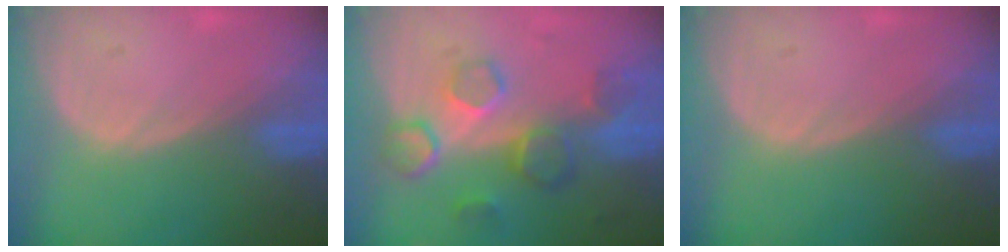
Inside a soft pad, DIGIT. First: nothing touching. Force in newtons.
{"total": 8.5, "press": 7.7, "slide": 3.6}
{"total": 0.0}